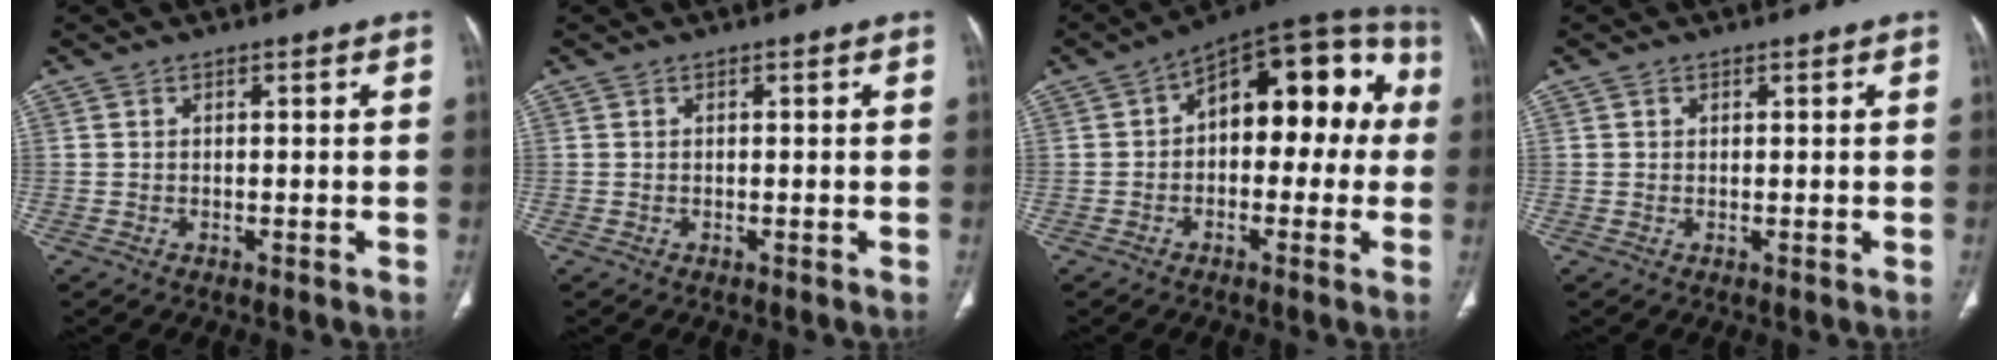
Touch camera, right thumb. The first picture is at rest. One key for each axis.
{"total": 0.0}
{"total": 17.6, "fx": 1.8, "fy": 9.9, "fz": 14.4, "tx": -0.139, "ty": 0.050, "tz": 0.014}
{"total": 0.5, "fx": 0.3, "fy": 0.5, "fz": 0.0, "tx": 0.003, "ty": 0.001, "tz": 0.004}